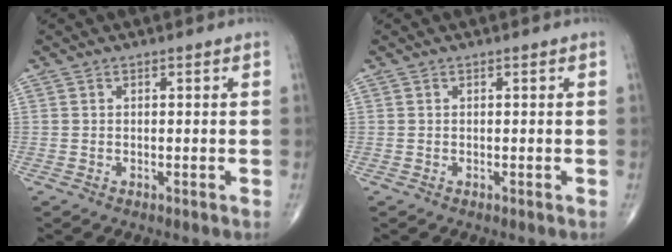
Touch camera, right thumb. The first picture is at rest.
{"total": 0.0}